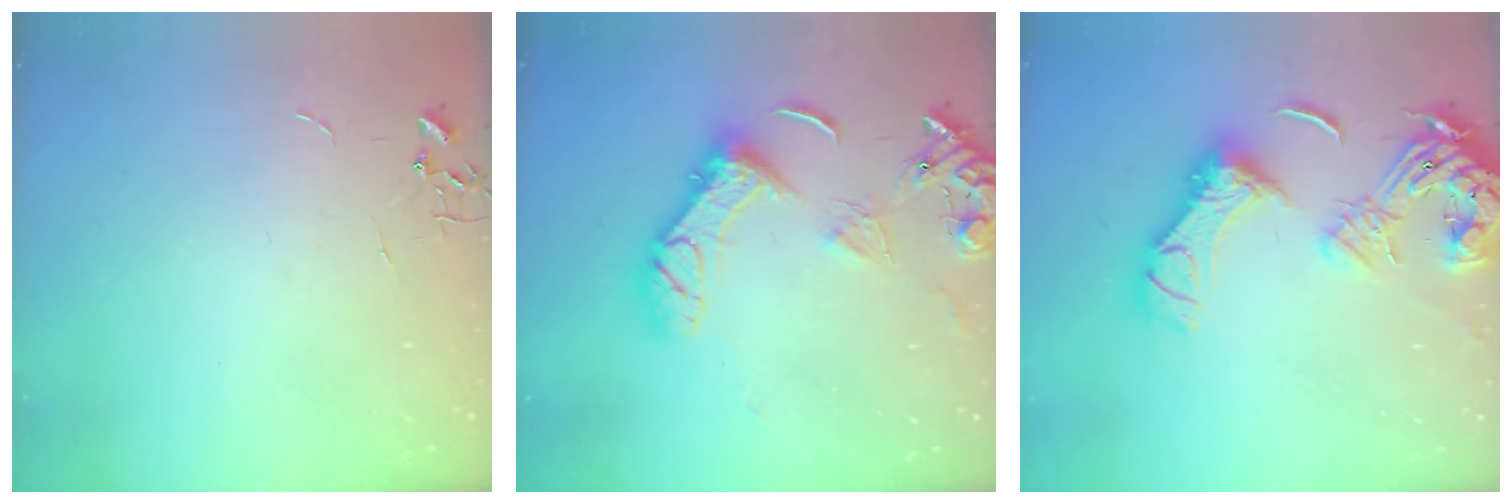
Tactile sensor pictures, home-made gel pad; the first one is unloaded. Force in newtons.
{"total": 16.2, "press": 16.1, "slide": 1.8}
{"total": 21.2, "press": 21.0, "slide": 2.3}